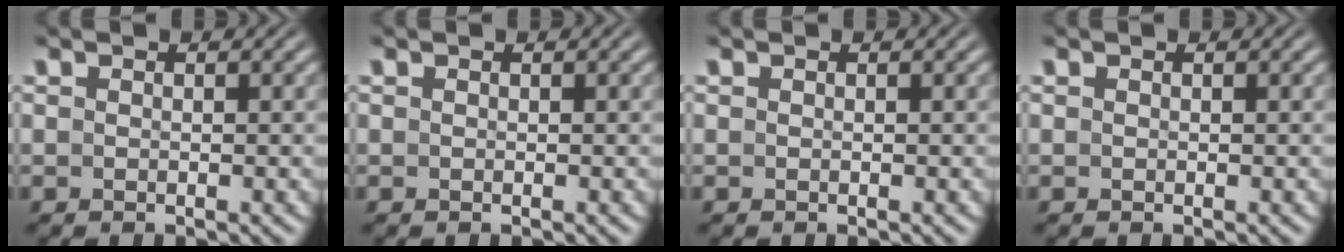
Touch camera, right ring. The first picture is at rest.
{"total": 0.0}
{"total": 0.0}
{"total": 0.0}